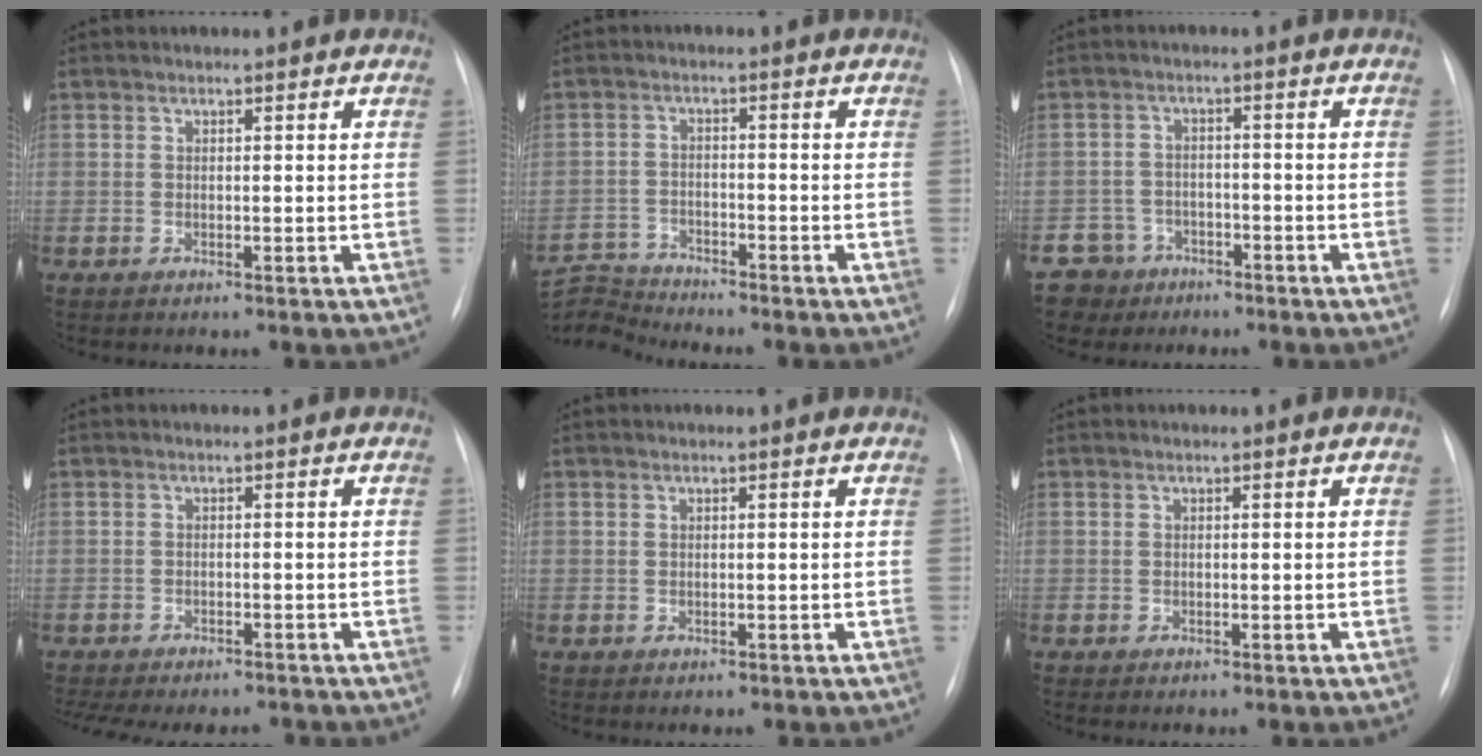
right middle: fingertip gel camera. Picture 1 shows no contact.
{"total": 7.2, "force": [-7.2, -0.1, -0.6], "torque": [0.001, 0.009, -0.140]}
{"total": 5.1, "force": [-3.5, 3.7, -0.7], "torque": [0.016, 0.007, -0.061]}
{"total": 11.6, "force": [-10.0, 3.8, 4.5], "torque": [-0.091, 0.000, -0.127]}
{"total": 0.0}
{"total": 0.0}